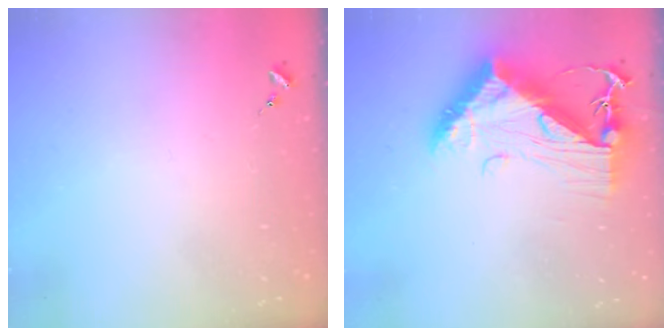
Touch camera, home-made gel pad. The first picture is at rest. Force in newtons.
{"total": 13.5, "press": 13.5, "slide": 1.2}